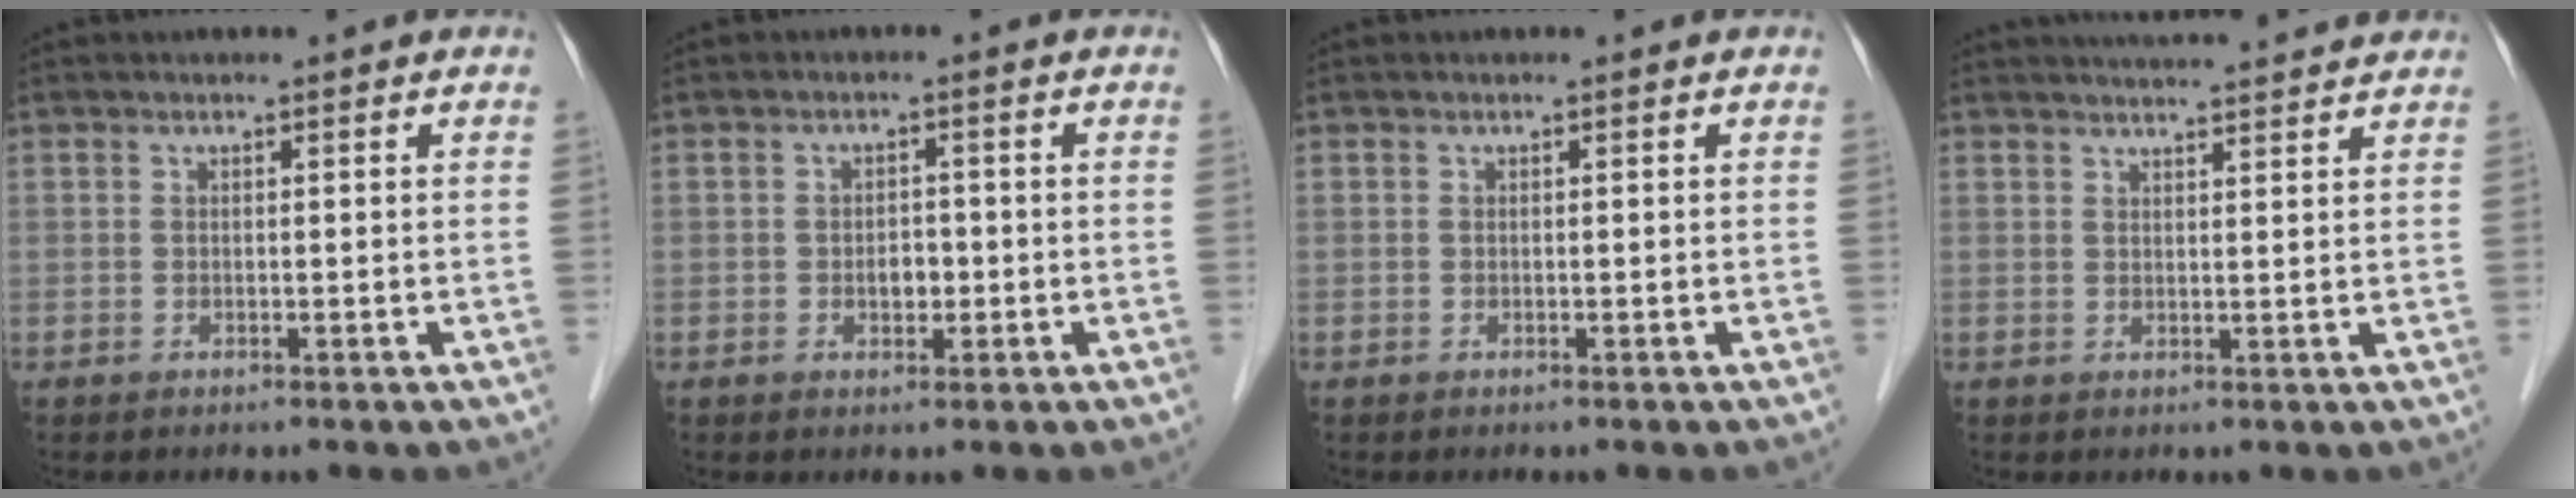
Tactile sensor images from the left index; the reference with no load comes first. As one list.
[{"total": 2.1, "force": [-0.7, 1.3, 1.5], "torque": [-0.022, 0.002, -0.006]}, {"total": 0.0}, {"total": 9.5, "force": [9.0, 0.3, 2.9], "torque": [-0.044, 0.021, 0.111]}]